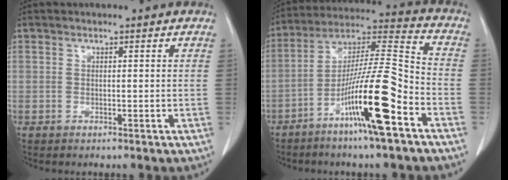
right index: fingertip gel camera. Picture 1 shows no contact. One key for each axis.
{"total": 15.9, "fx": -7.5, "fy": 0.3, "fz": 14.1, "tx": -0.257, "ty": -0.007, "tz": -0.137}